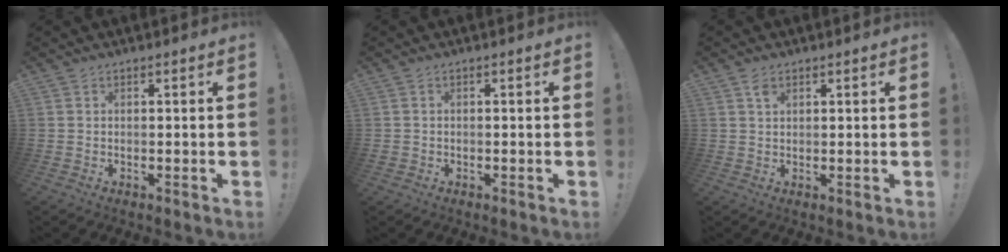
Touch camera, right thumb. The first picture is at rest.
{"total": 0.8, "force": [-0.3, 0.7, 0.2], "torque": [-0.003, 0.003, -0.006]}
{"total": 2.0, "force": [1.2, 1.2, 1.0], "torque": [-0.015, -0.003, 0.021]}